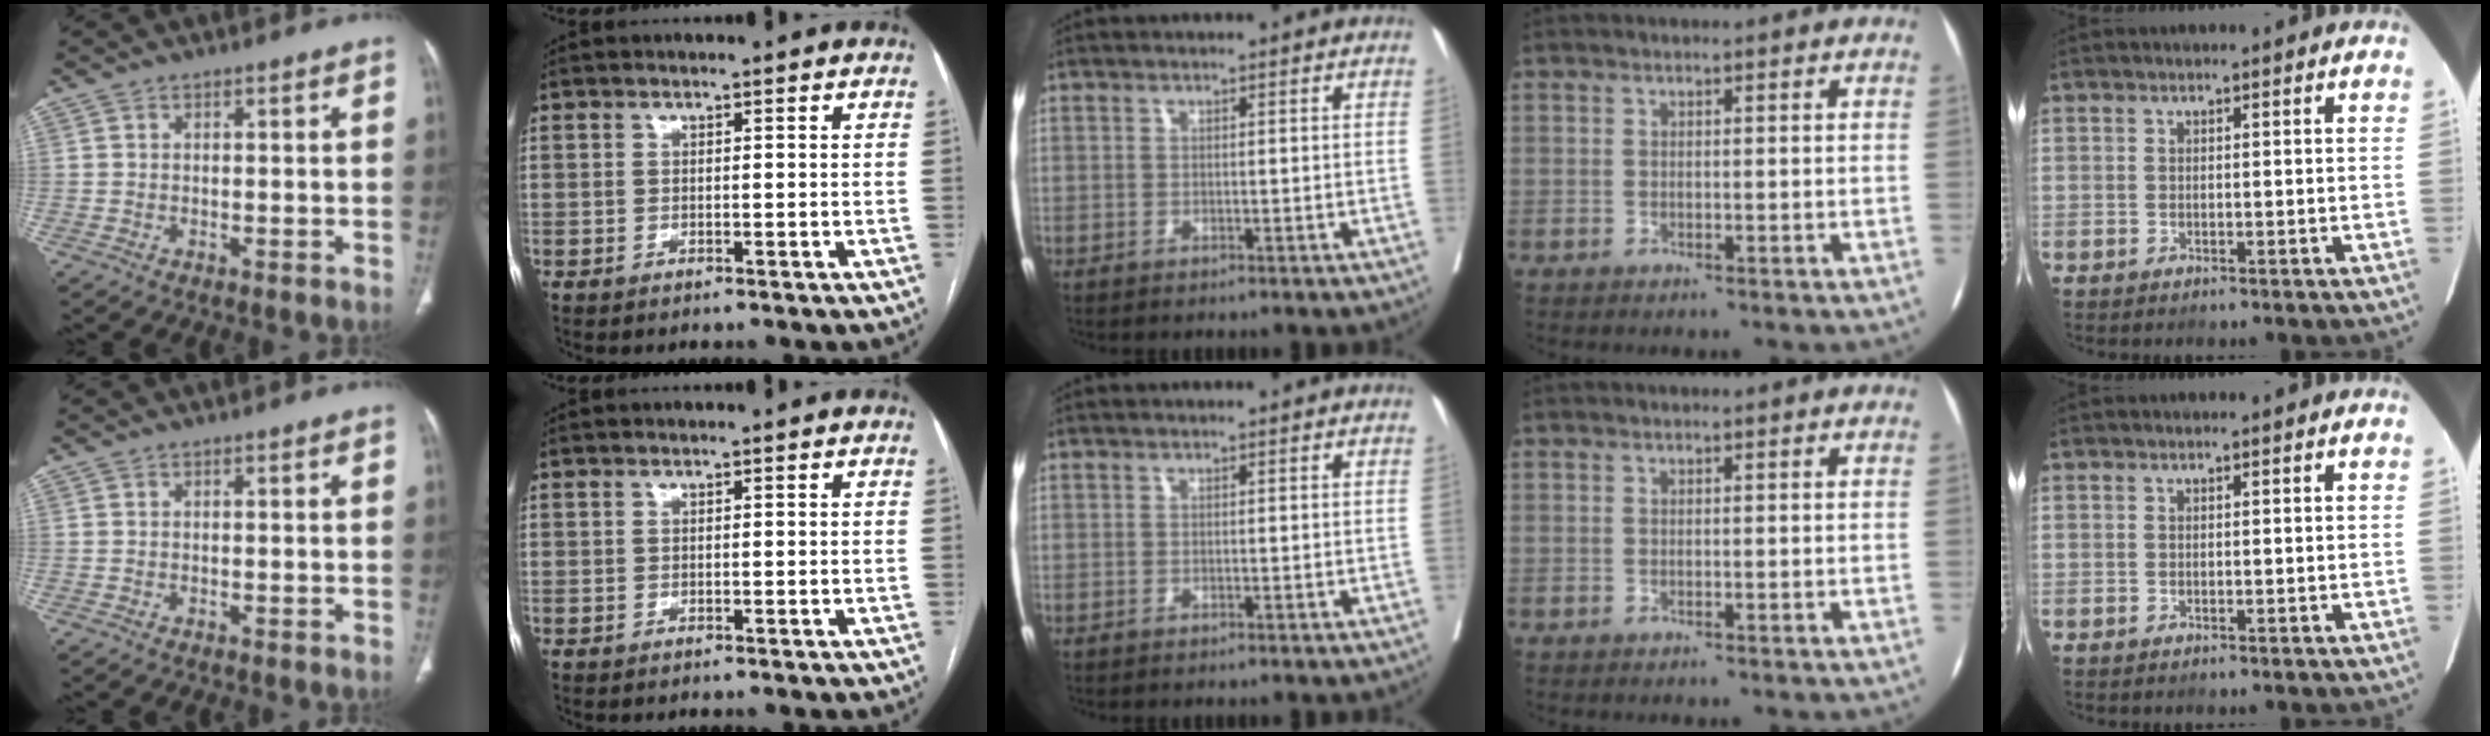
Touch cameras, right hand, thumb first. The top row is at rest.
{}